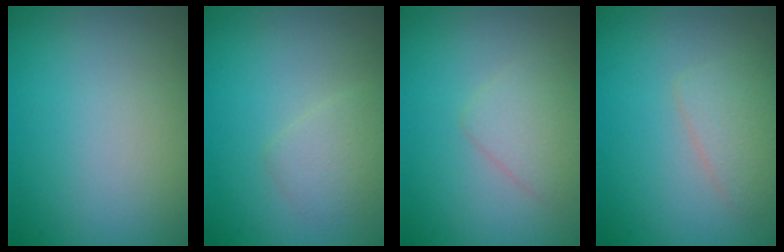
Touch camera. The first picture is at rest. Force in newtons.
{"total": 1.7, "press": 1.7, "slide": 0.2}
{"total": 2.2, "press": 2.2, "slide": 0.1}
{"total": 2.3, "press": 2.3, "slide": 0.0}